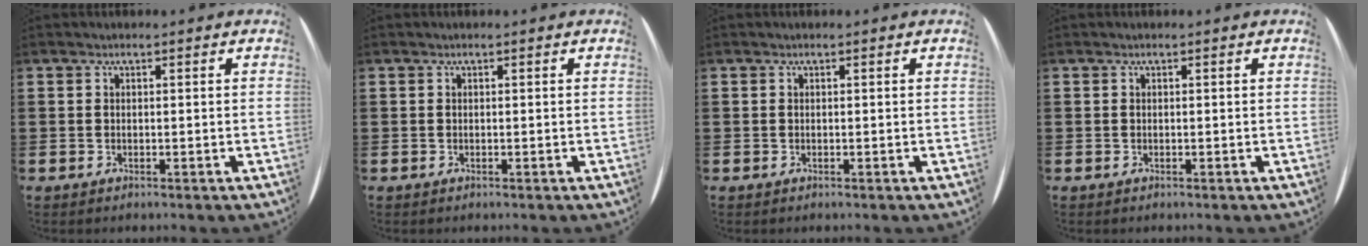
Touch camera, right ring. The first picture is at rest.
{"total": 0.0}
{"total": 0.0}
{"total": 0.0}